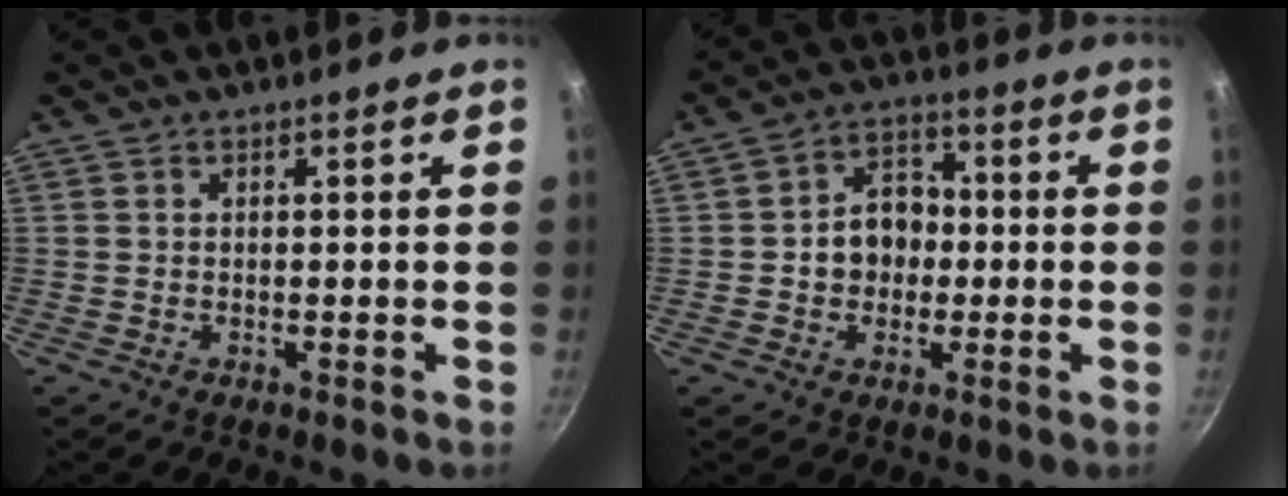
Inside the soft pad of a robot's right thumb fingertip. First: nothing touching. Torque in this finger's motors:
{"motor_torque": [0.02, 0.59, 0.74, -0.14, 0.03]}